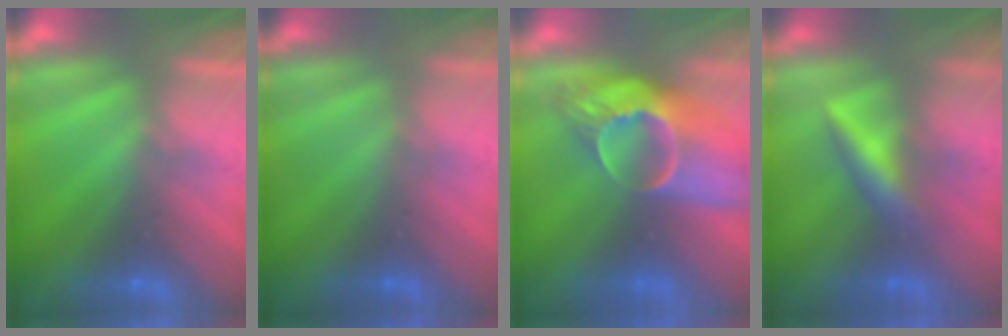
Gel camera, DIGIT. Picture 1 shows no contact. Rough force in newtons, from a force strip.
{"total": 2.3}
{"total": 5.8}
{"total": 2.5}